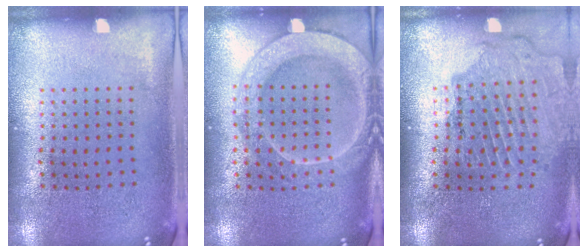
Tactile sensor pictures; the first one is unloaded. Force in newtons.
{"total": 2.0, "press": 2.0, "slide": 0.3}
{"total": 1.6, "press": 1.6, "slide": 0.2}